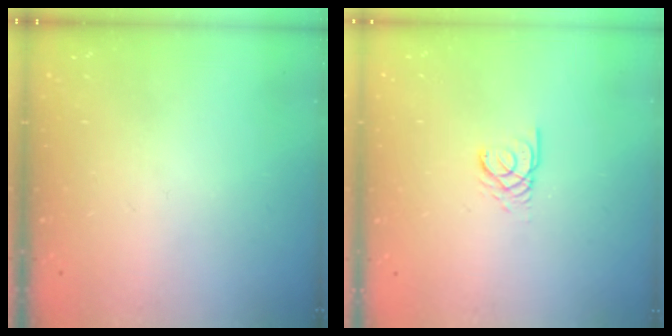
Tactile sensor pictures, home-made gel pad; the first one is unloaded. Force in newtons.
{"total": 2.4, "press": 2.4, "slide": 0.1}